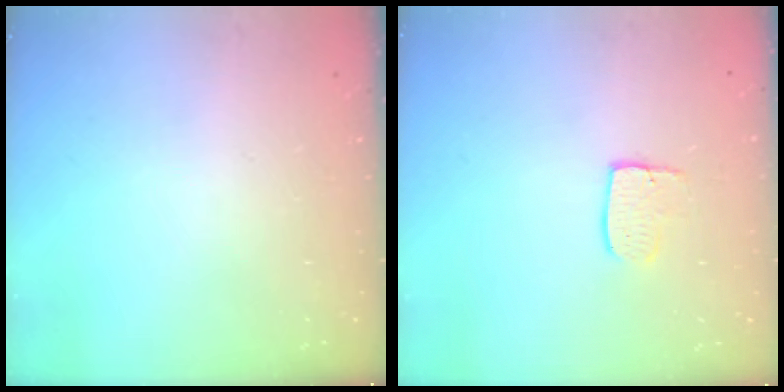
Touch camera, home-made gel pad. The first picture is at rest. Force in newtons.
{"total": 5.9, "press": 5.9, "slide": 0.3}